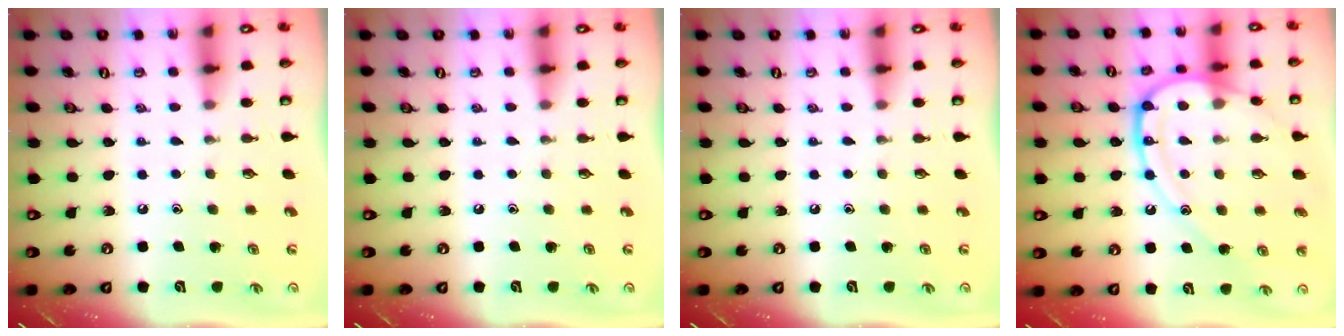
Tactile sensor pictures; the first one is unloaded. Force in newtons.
{"total": 0.0}
{"total": 0.0}
{"total": 16.2, "press": 16.1, "slide": 1.5}